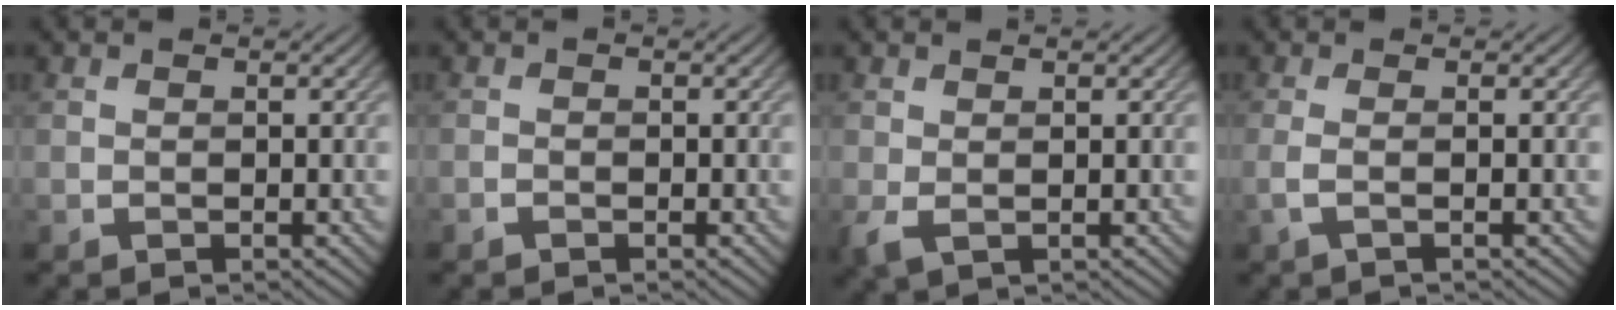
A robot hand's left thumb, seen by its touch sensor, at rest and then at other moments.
{"total": 0.6, "force": [-0.5, 0.1, 0.3], "torque": [-0.007, 0.002, -0.012]}
{"total": 2.2, "force": [-0.3, 1.2, 1.8], "torque": [-0.054, -0.007, -0.006]}
{"total": 2.0, "force": [-0.2, 0.4, 2.0], "torque": [-0.042, -0.003, -0.016]}